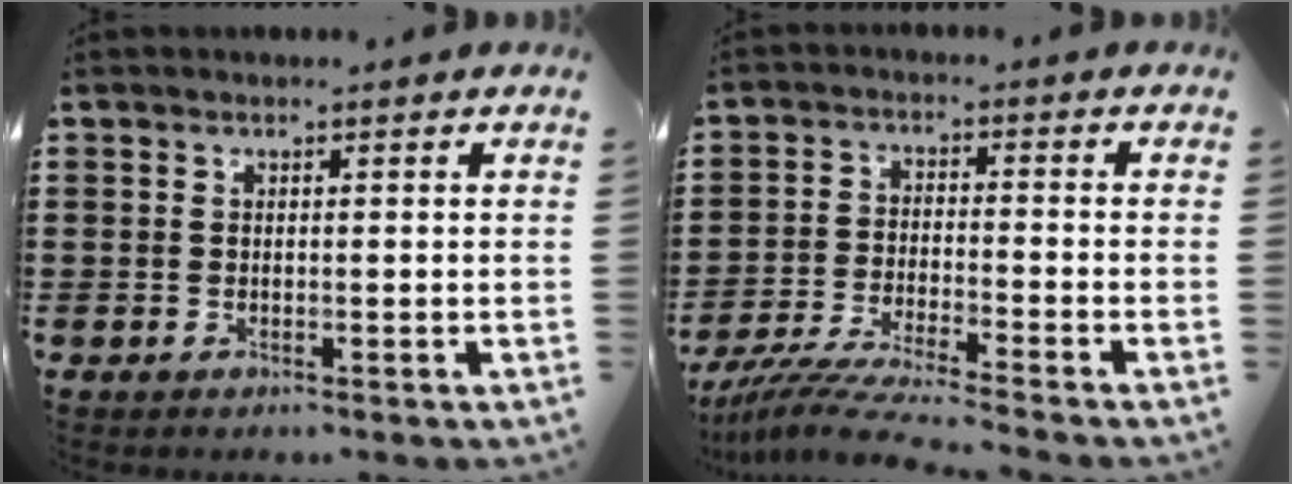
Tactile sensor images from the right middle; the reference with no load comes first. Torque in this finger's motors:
{"motor_torque": [1.45, -0.69, 0.32, 0.04]}